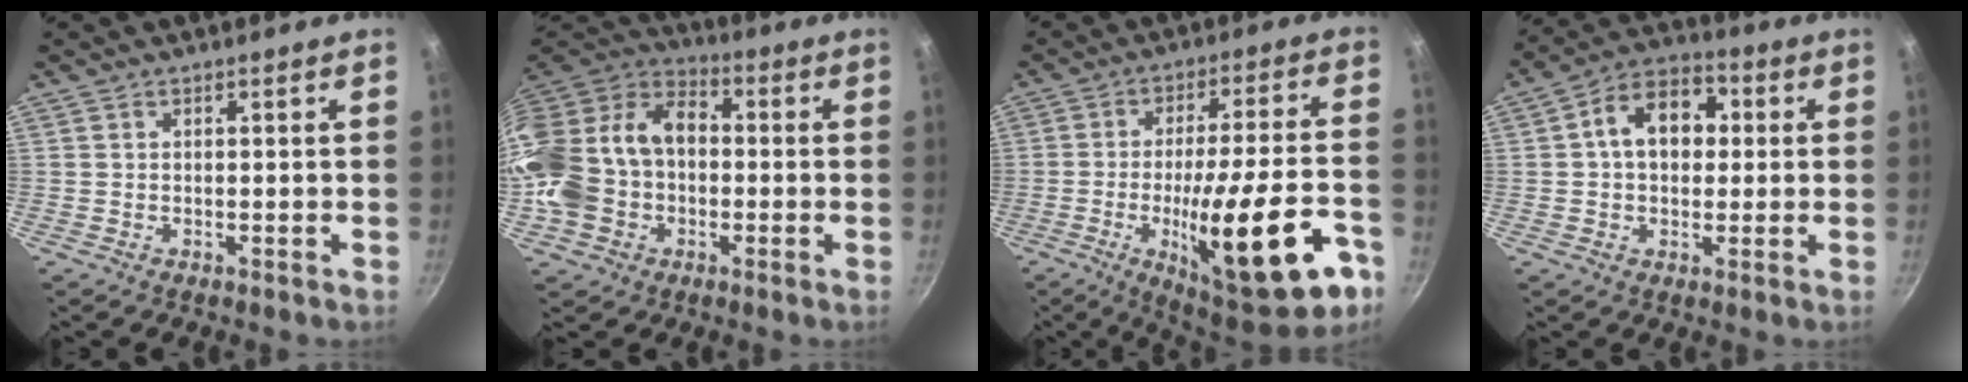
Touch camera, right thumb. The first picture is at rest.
{"total": 22.2, "force": [-2.7, 16.9, 14.2], "torque": [-0.286, 0.065, -0.058]}
{"total": 25.5, "force": [-9.9, 7.2, 22.4], "torque": [-0.297, 0.029, -0.134]}
{"total": 11.5, "force": [1.6, 8.2, 7.9], "torque": [-0.083, 0.025, 0.009]}